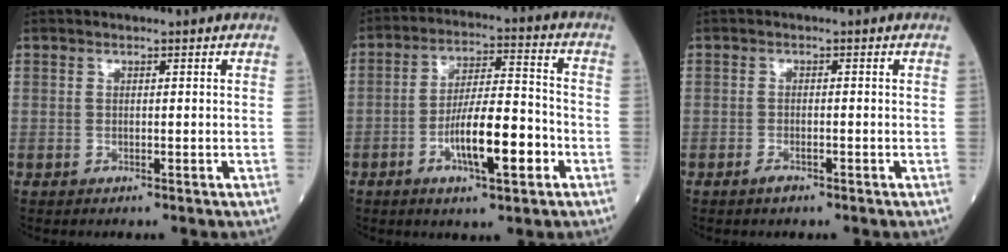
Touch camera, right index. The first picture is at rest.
{"total": 10.8, "force": [-4.0, 2.2, 9.8], "torque": [-0.174, 0.008, -0.068]}
{"total": 1.4, "force": [-0.9, 0.4, 0.9], "torque": [-0.024, -0.001, -0.013]}